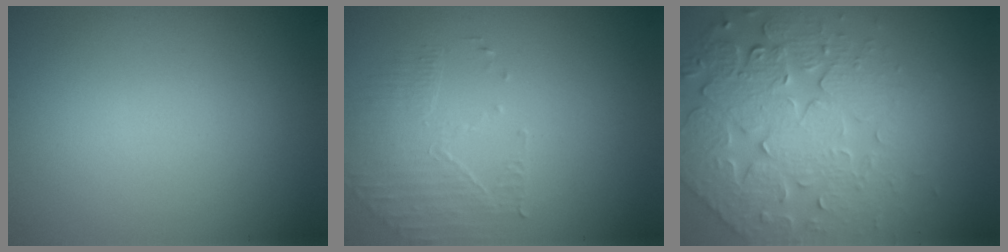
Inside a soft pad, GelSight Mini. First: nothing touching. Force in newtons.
{"total": 1.8, "press": 1.1, "slide": 1.4}
{"total": 7.9, "press": 5.7, "slide": 5.6}